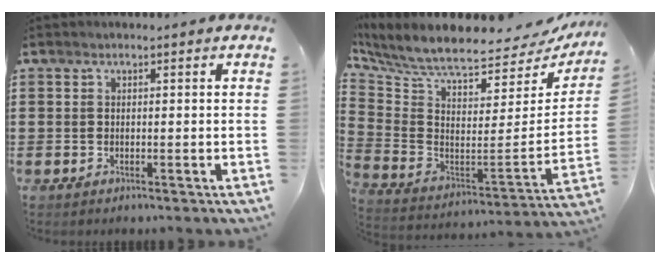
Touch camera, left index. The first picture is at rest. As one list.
[{"total": 7.7, "force": [6.7, 1.3, 3.5], "torque": [-0.104, -0.064, 0.114]}]